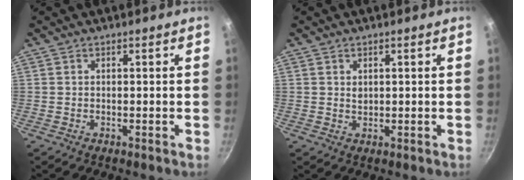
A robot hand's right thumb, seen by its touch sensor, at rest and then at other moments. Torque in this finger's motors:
{"motor_torque": [0.19, -0.07, 0.17, -0.02, -0.03]}